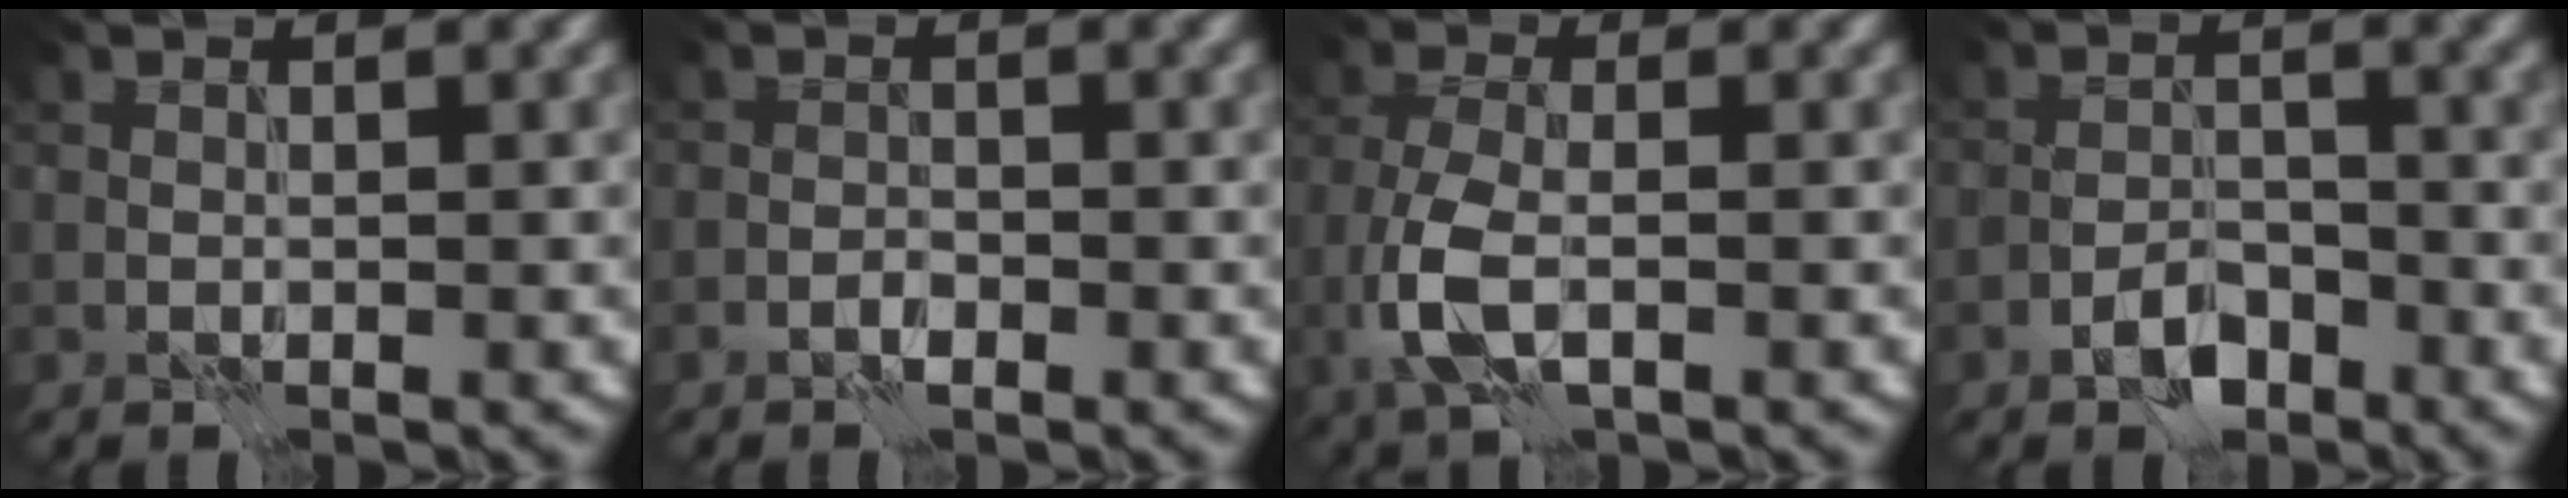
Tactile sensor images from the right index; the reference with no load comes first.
{"total": 1.1, "force": [-0.7, 0.5, 0.6], "torque": [-0.010, 0.003, -0.015]}
{"total": 4.8, "force": [-1.1, 2.3, 4.0], "torque": [-0.097, -0.005, -0.023]}
{"total": 3.2, "force": [-2.2, 1.6, 1.7], "torque": [-0.025, 0.007, -0.042]}